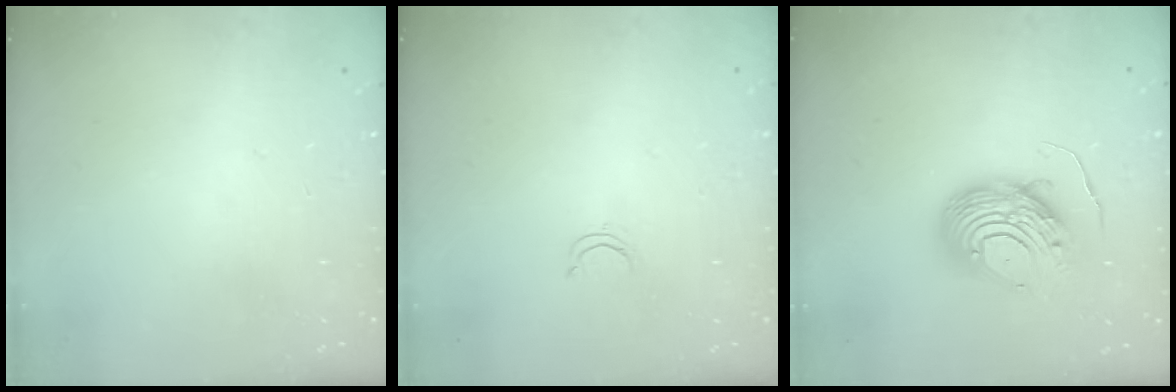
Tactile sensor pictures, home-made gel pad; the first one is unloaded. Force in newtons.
{"total": 2.4, "press": 2.4, "slide": 0.2}
{"total": 12.1, "press": 12.1, "slide": 1.4}